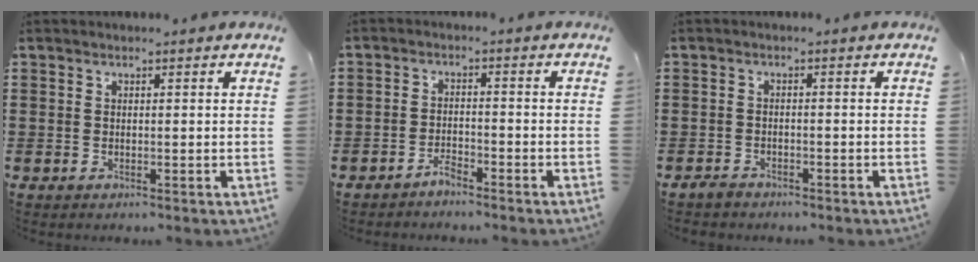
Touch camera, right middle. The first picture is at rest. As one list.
[{"total": 2.6, "force": [-2.5, 0.6, 0.1], "torque": [-0.009, 0.002, -0.053]}, {"total": 1.5, "force": [-1.4, 0.6, 0.4], "torque": [-0.014, 0.000, -0.028]}]